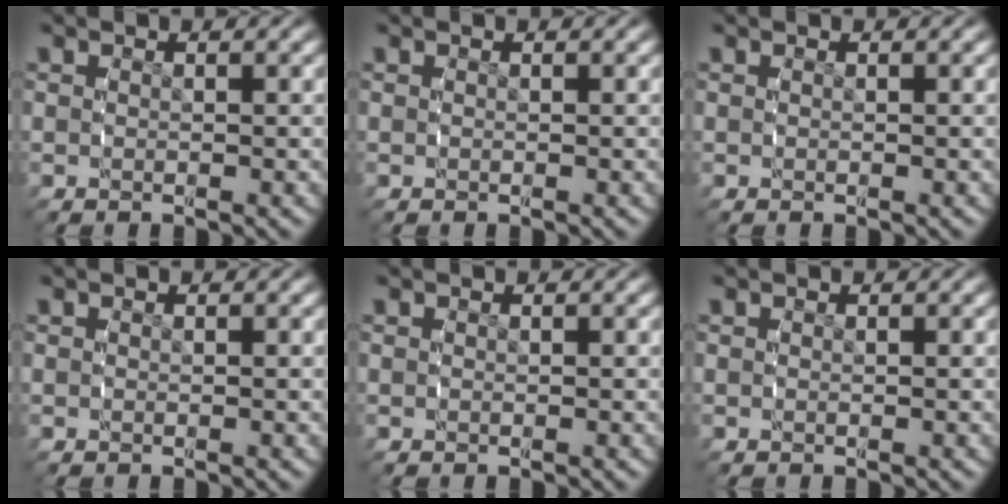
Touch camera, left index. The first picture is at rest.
{"total": 0.0}
{"total": 0.0}
{"total": 0.0}
{"total": 0.0}
{"total": 0.0}